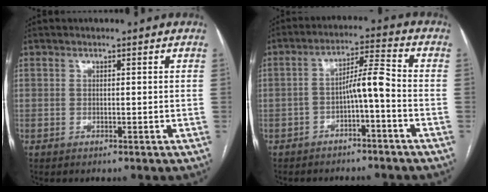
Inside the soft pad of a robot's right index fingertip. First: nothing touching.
{"total": 5.9, "force": [-2.2, 0.5, 5.4], "torque": [-0.094, 0.024, -0.035]}